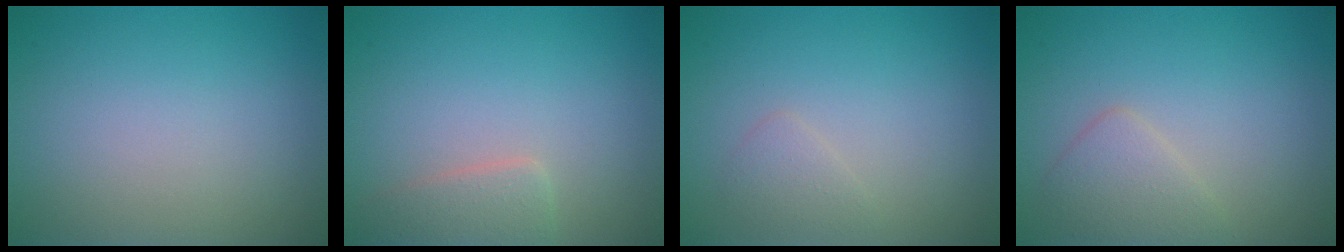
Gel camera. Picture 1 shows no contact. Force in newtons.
{"total": 2.0, "press": 2.0, "slide": 0.2}
{"total": 1.1, "press": 1.1, "slide": 0.0}
{"total": 2.2, "press": 2.2, "slide": 0.1}